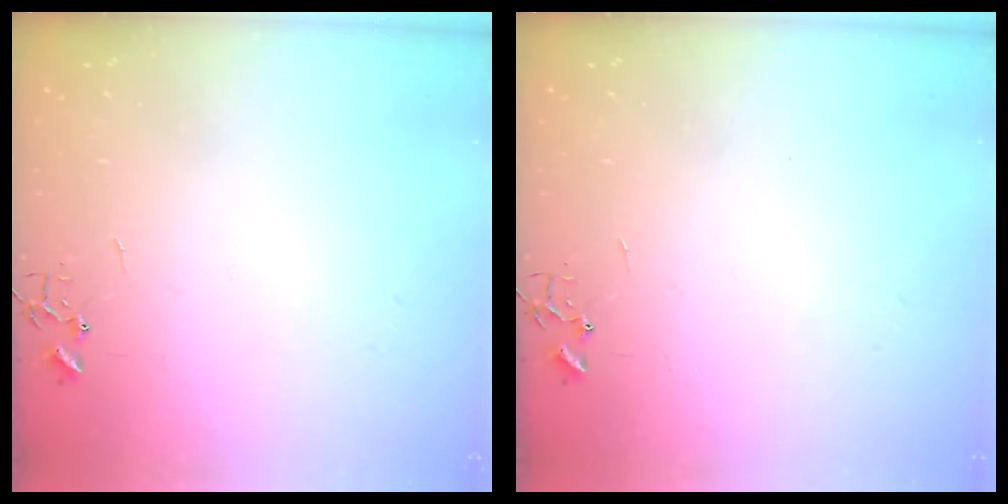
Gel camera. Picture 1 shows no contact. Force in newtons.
{"total": 0.0}